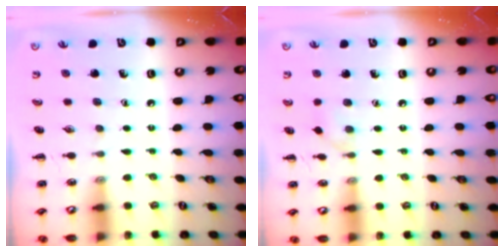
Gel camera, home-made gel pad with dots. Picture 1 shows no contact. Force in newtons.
{"total": 4.2, "press": 3.9, "slide": 1.5}